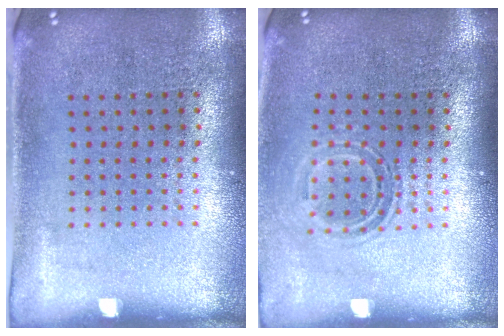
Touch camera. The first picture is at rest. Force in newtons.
{"total": 1.5, "press": 1.1, "slide": 1.0}